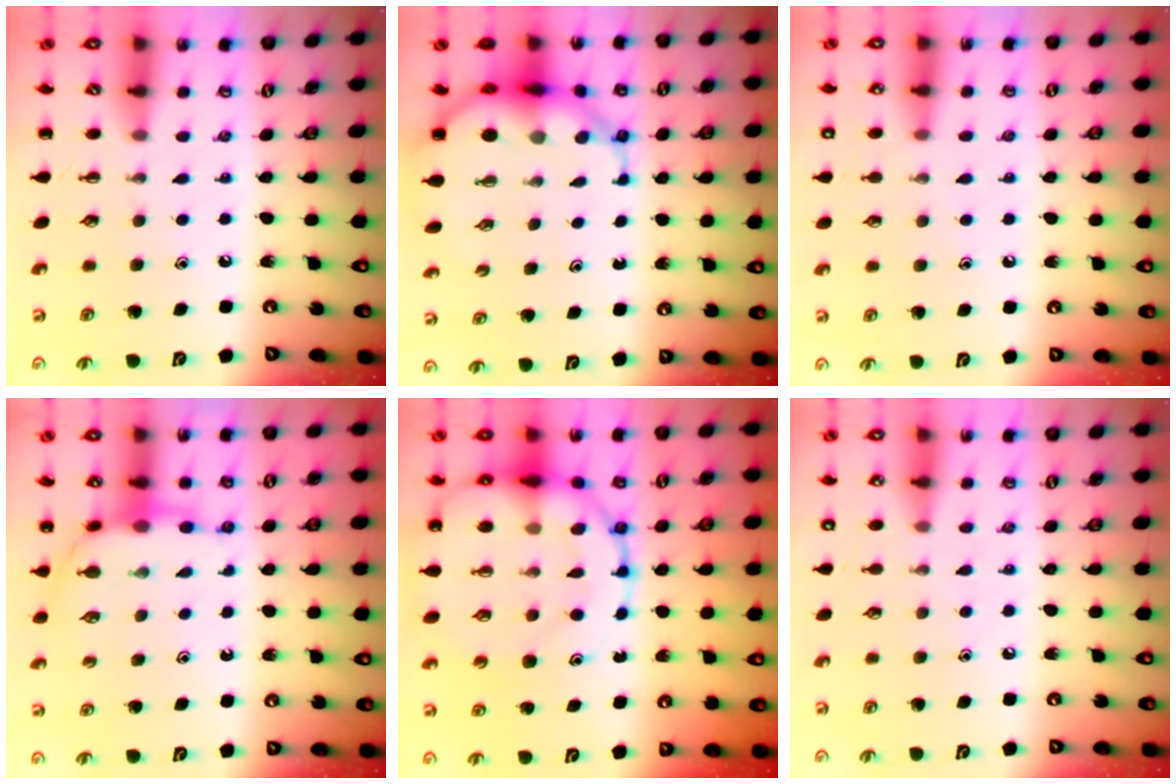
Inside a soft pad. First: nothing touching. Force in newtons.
{"total": 7.9, "press": 7.6, "slide": 2.1}
{"total": 6.0, "press": 5.6, "slide": 2.1}
{"total": 7.3, "press": 7.2, "slide": 1.5}
{"total": 23.2, "press": 23.0, "slide": 3.4}
{"total": 6.0, "press": 5.7, "slide": 2.0}